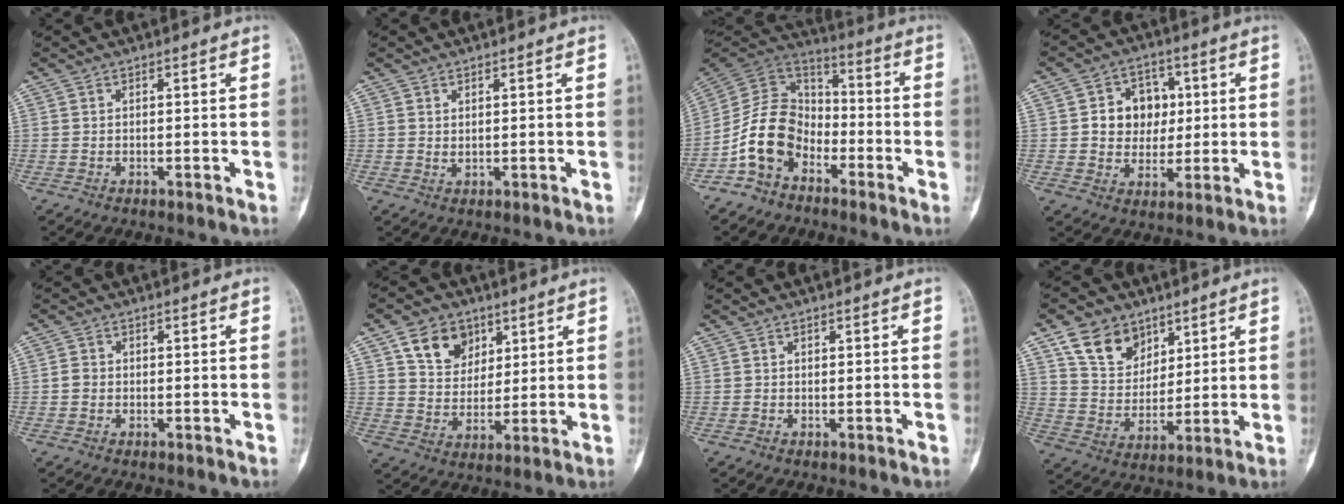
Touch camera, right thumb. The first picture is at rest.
{"total": 0.9, "force": [0.4, 0.4, 0.6], "torque": [-0.009, -0.004, 0.009]}
{"total": 13.3, "force": [-6.0, 9.6, 6.9], "torque": [-0.110, 0.068, -0.130]}
{"total": 9.7, "force": [1.5, 8.2, 5.0], "torque": [-0.023, 0.002, 0.024]}
{"total": 1.6, "force": [-0.3, 1.4, 0.7], "torque": [-0.002, 0.005, -0.006]}
{"total": 9.9, "force": [4.9, 7.4, 4.3], "torque": [-0.043, -0.023, 0.090]}
{"total": 0.0}
{"total": 11.3, "force": [6.8, 7.9, 4.4], "torque": [-0.050, -0.036, 0.130]}